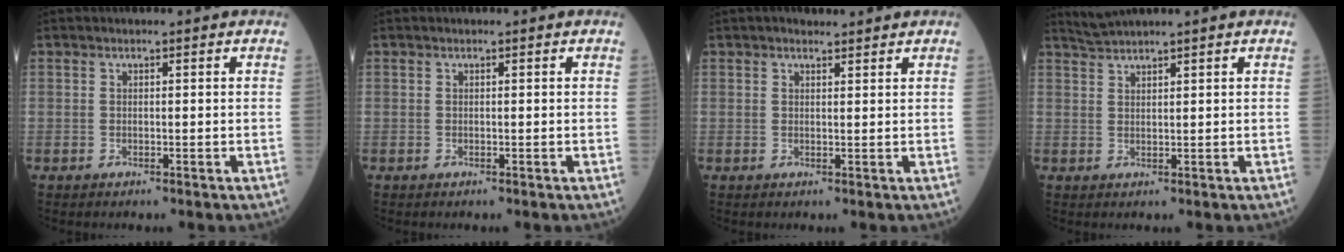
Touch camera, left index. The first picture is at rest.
{"total": 0.0}
{"total": 2.6, "force": [2.3, 0.5, 0.9], "torque": [-0.011, 0.015, 0.032]}
{"total": 2.4, "force": [2.1, -1.1, 0.3], "torque": [-0.009, 0.007, 0.049]}